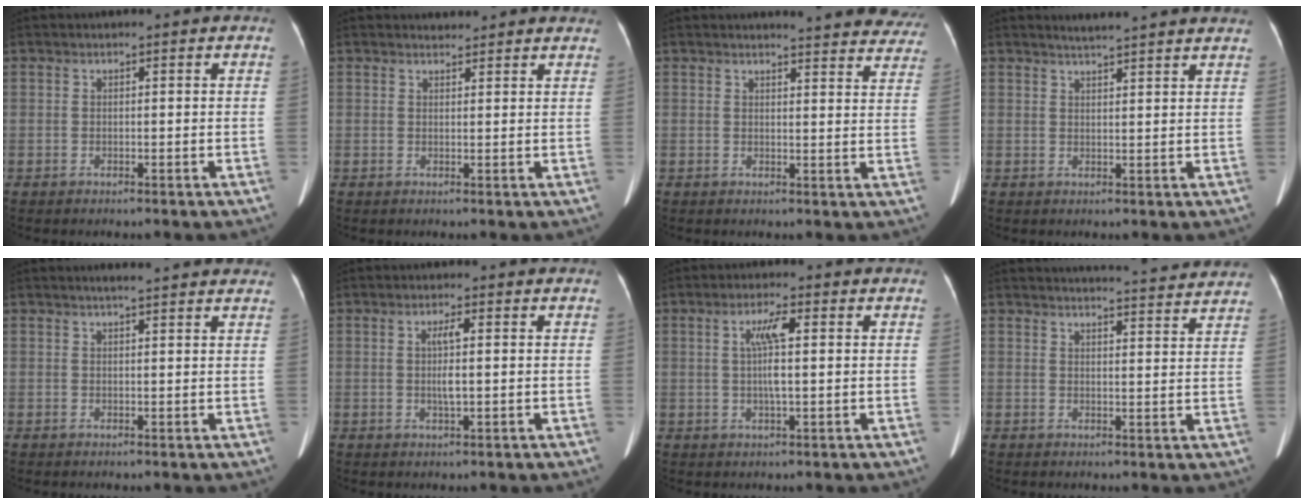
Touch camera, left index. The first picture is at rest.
{"total": 3.4, "force": [3.3, 0.9, 0.1], "torque": [-0.002, 0.010, 0.032]}
{"total": 15.6, "force": [15.1, 2.4, 3.4], "torque": [-0.009, -0.064, 0.142]}
{"total": 8.6, "force": [8.0, 0.0, 3.2], "torque": [-0.047, 0.017, 0.090]}
{"total": 7.9, "force": [7.0, 0.8, 3.6], "torque": [-0.043, 0.021, 0.075]}
{"total": 3.4, "force": [0.2, 0.2, 3.3], "torque": [-0.069, -0.001, 0.005]}
{"total": 5.1, "force": [0.9, 0.3, 5.0], "torque": [-0.100, 0.006, 0.016]}
{"total": 12.8, "force": [12.4, 0.4, 3.1], "torque": [-0.032, -0.013, 0.136]}